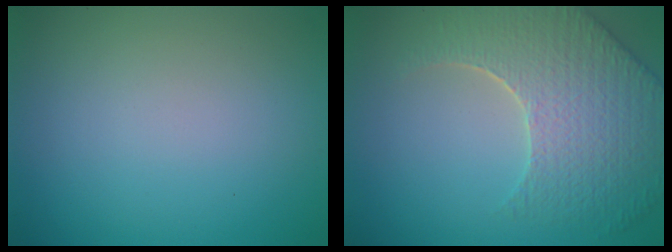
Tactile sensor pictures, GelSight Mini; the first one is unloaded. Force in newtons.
{"total": 7.0, "press": 5.5, "slide": 4.3}